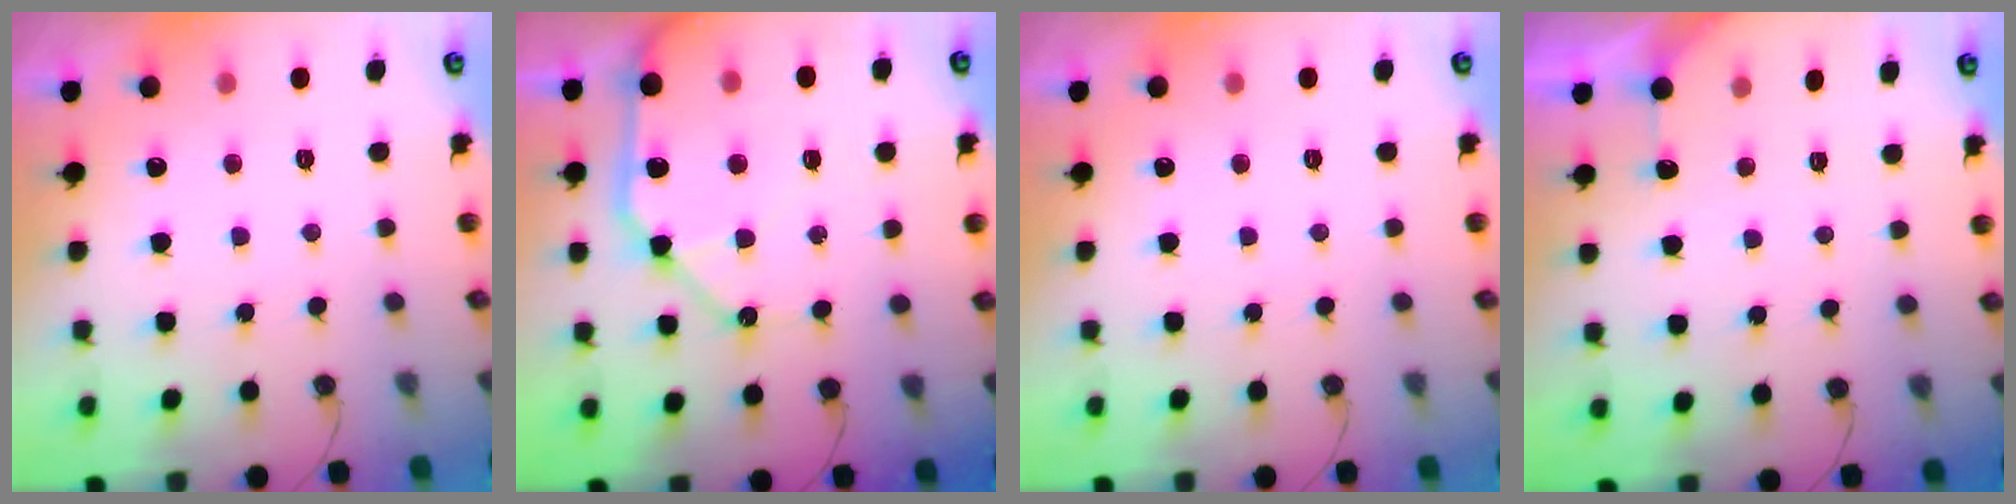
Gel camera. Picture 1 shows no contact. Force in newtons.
{"total": 15.8, "press": 15.7, "slide": 2.0}
{"total": 0.0}
{"total": 3.6, "press": 3.6, "slide": 0.4}